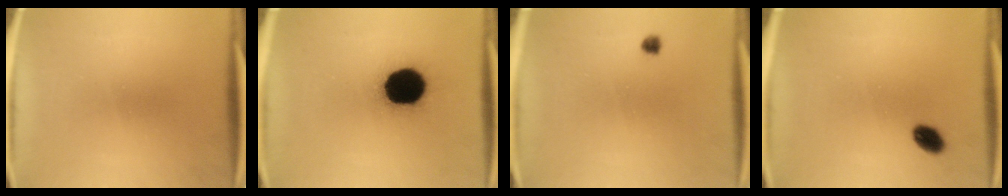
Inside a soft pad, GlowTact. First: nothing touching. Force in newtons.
{"total": 19.8}
{"total": 1.2}
{"total": 3.6}